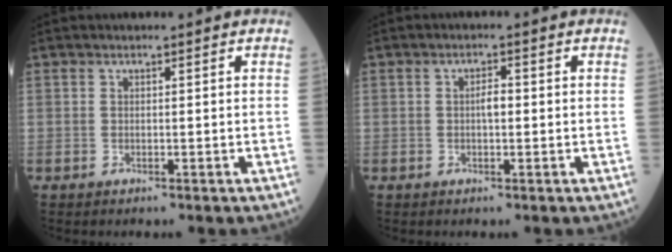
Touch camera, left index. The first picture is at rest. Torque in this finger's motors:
{"motor_torque": [0.28, 0.23, 0.03, 0.01]}